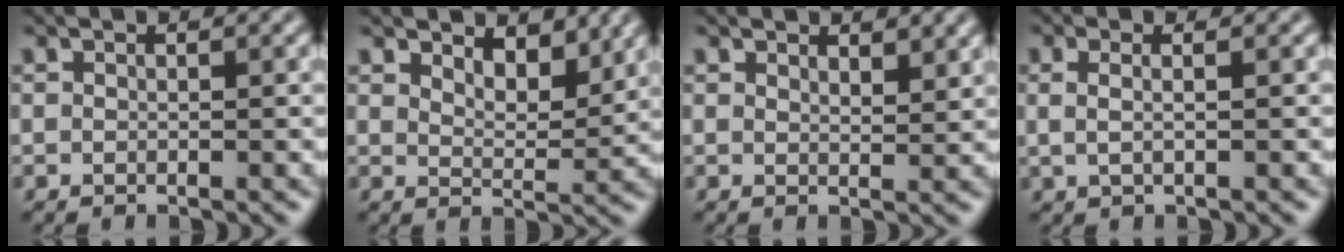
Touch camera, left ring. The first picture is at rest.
{"total": 3.7, "force": [3.0, 1.3, 1.7], "torque": [-0.032, -0.005, 0.040]}
{"total": 2.2, "force": [1.9, 0.6, 0.9], "torque": [-0.013, -0.002, 0.032]}
{"total": 1.8, "force": [0.5, 0.7, 1.6], "torque": [-0.030, -0.006, 0.004]}